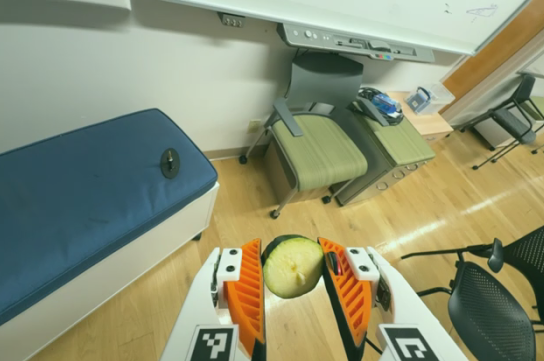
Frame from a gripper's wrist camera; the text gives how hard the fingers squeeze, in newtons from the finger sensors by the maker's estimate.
{"total": 10.0, "left": 9.7, "right": 10.3}